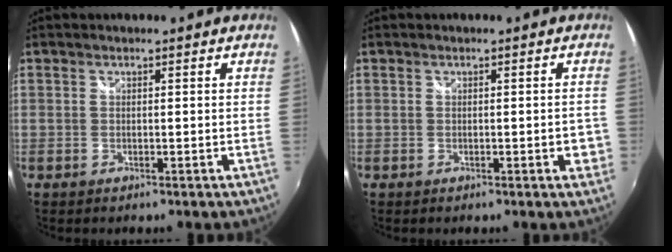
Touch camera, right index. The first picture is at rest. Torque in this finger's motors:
{"motor_torque": [1.50, 0.64, 0.00, 0.02]}